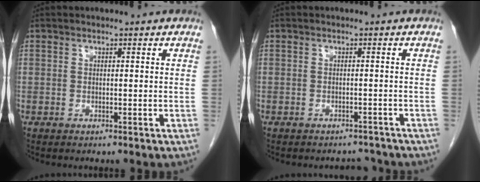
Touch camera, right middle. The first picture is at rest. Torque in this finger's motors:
{"motor_torque": [0.13, -0.07, 0.00, 0.00]}